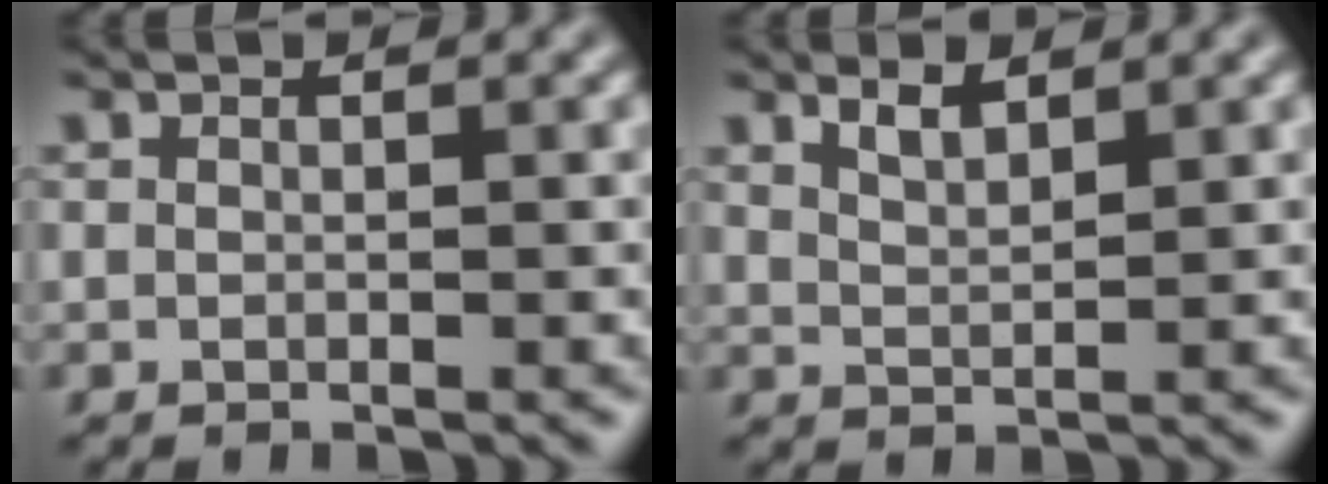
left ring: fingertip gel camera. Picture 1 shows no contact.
{"total": 1.9, "force": [1.5, 0.5, 1.1], "torque": [-0.022, -0.001, 0.030]}